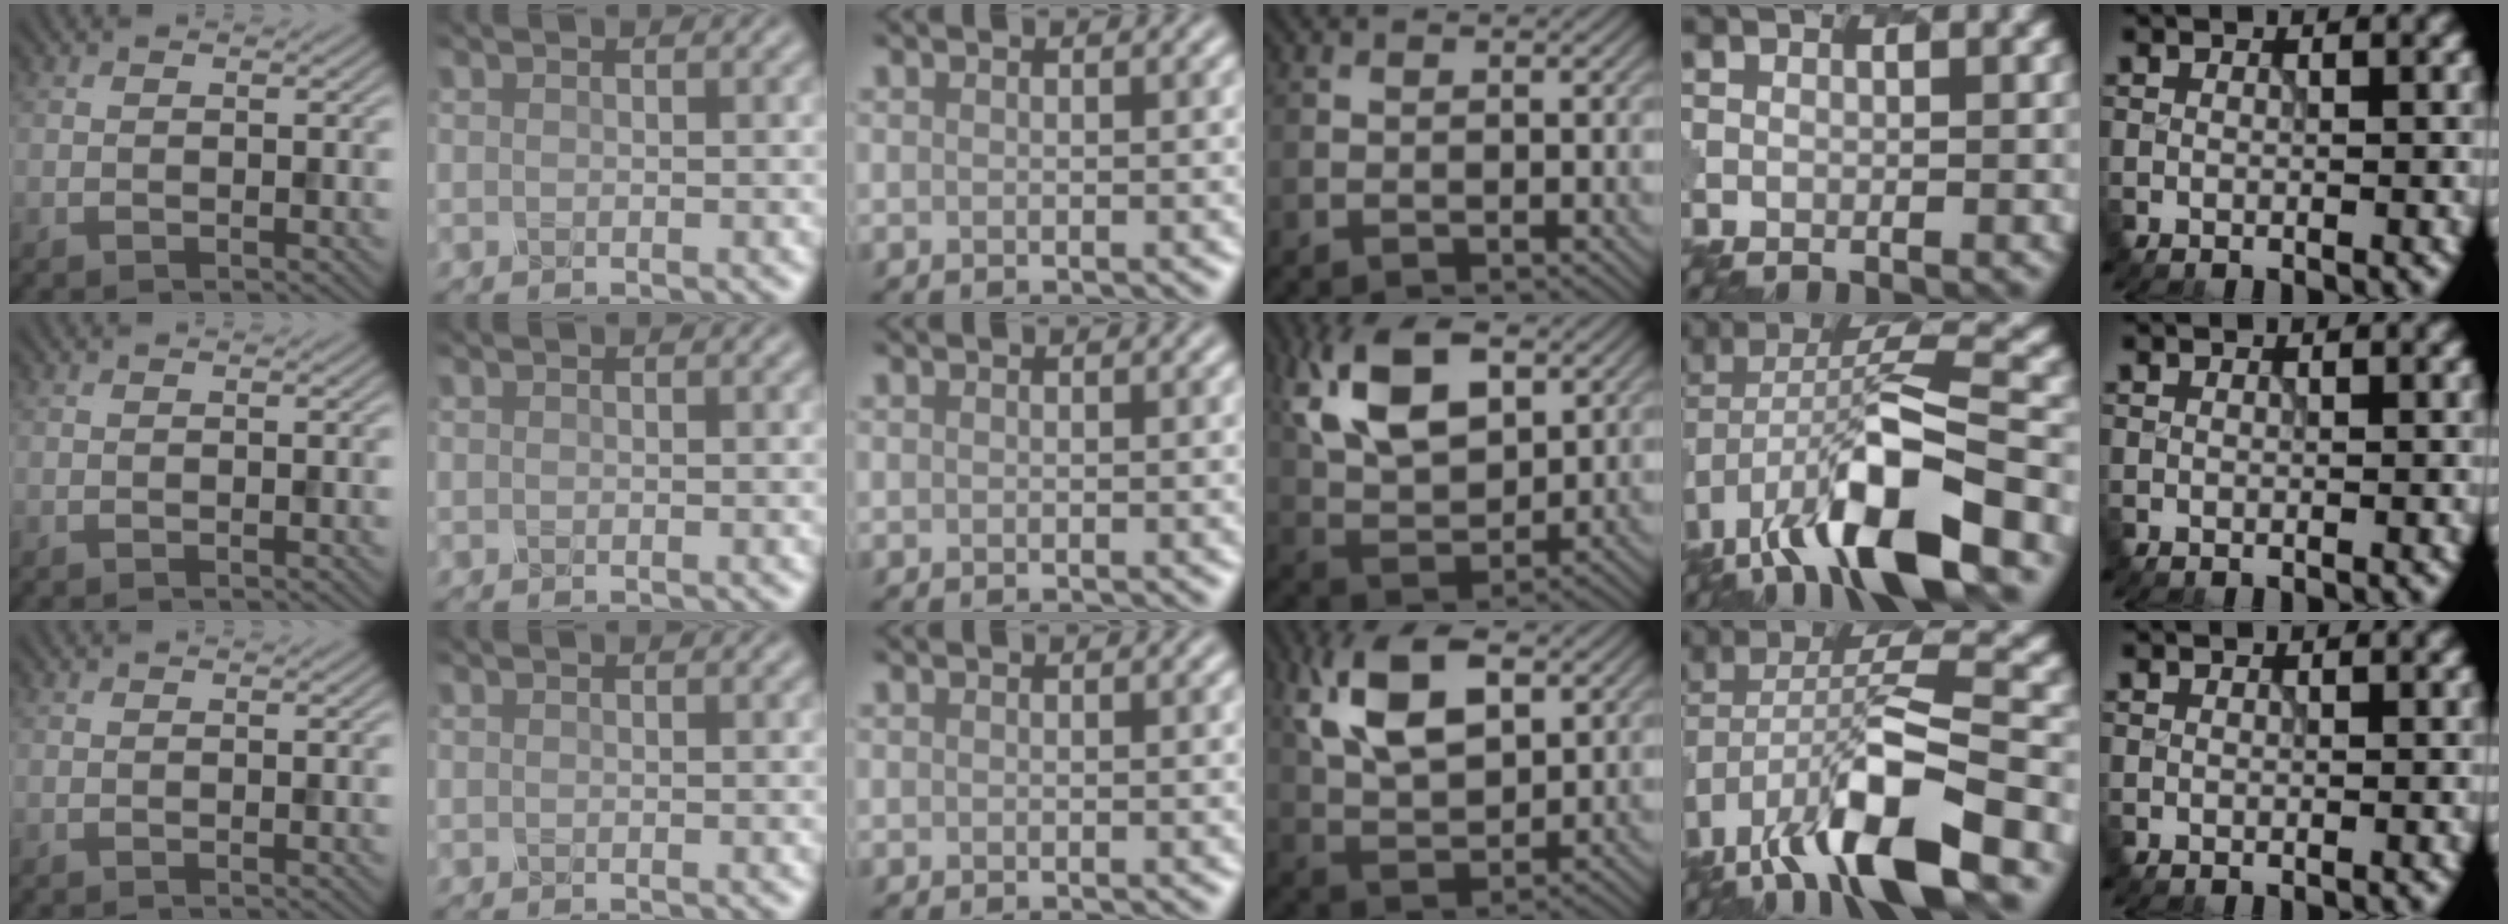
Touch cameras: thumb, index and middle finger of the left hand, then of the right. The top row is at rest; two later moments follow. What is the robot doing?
{"motion": "insert", "object": "pen bag"}